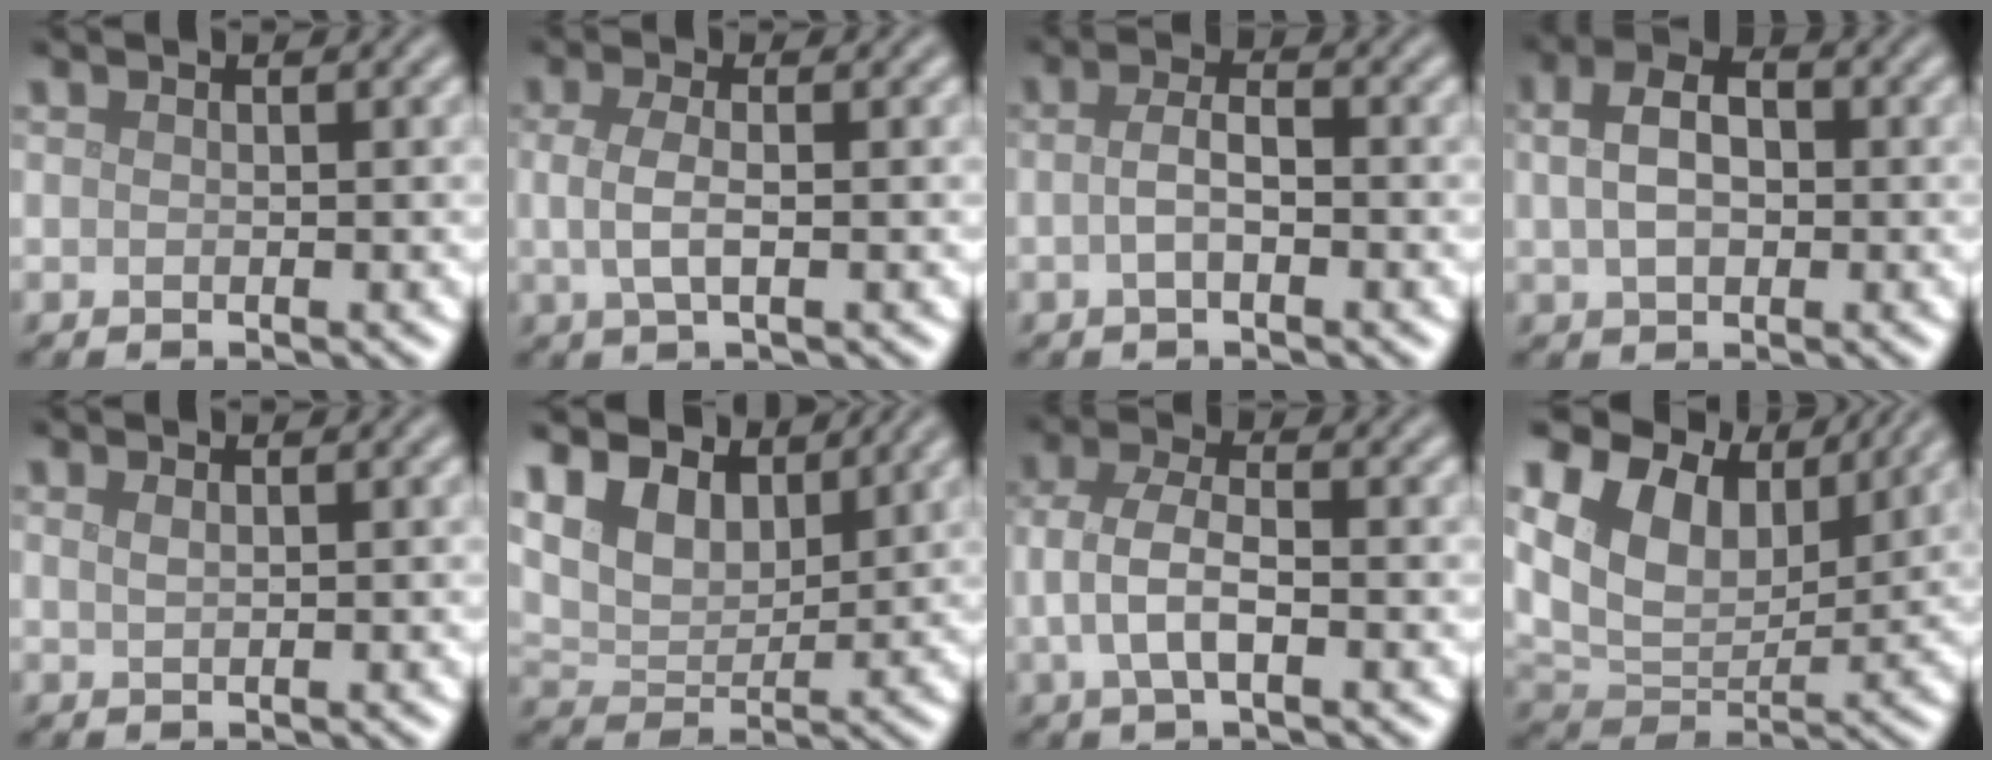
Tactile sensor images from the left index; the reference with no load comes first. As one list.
[{"total": 2.6, "force": [0.0, 0.9, 2.4], "torque": [-0.052, -0.001, -0.003]}, {"total": 2.2, "force": [-0.5, 0.9, 2.0], "torque": [-0.044, 0.001, -0.014]}, {"total": 4.5, "force": [0.8, 2.9, 3.3], "torque": [-0.067, 0.013, 0.007]}, {"total": 0.7, "force": [0.5, 0.3, 0.5], "torque": [-0.010, 0.001, 0.008]}, {"total": 7.5, "force": [5.1, 4.1, 3.7], "torque": [-0.098, -0.001, 0.085]}, {"total": 3.7, "force": [-0.6, 1.5, 3.3], "torque": [-0.074, 0.001, -0.015]}, {"total": 9.7, "force": [5.3, 5.8, 5.8], "torque": [-0.118, 0.001, 0.093]}]